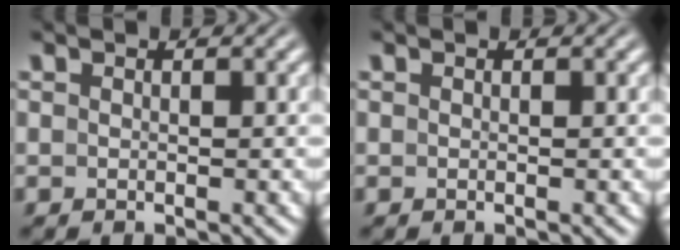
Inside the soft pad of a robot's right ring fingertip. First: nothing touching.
{"total": 0.0}